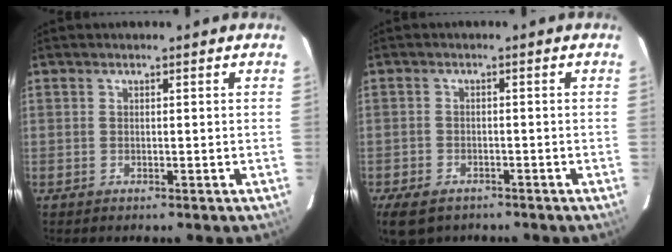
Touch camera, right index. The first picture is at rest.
{"total": 7.9, "force": [-5.6, 4.5, 3.5], "torque": [-0.093, -0.018, -0.095]}